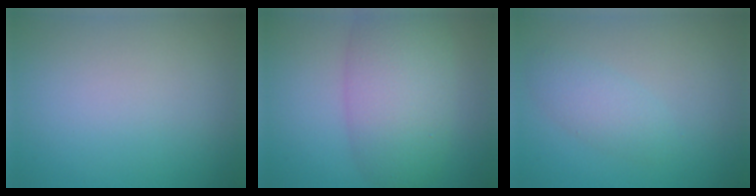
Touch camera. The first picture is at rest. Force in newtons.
{"total": 7.3, "press": 7.3, "slide": 0.2}
{"total": 2.2, "press": 2.2, "slide": 0.1}